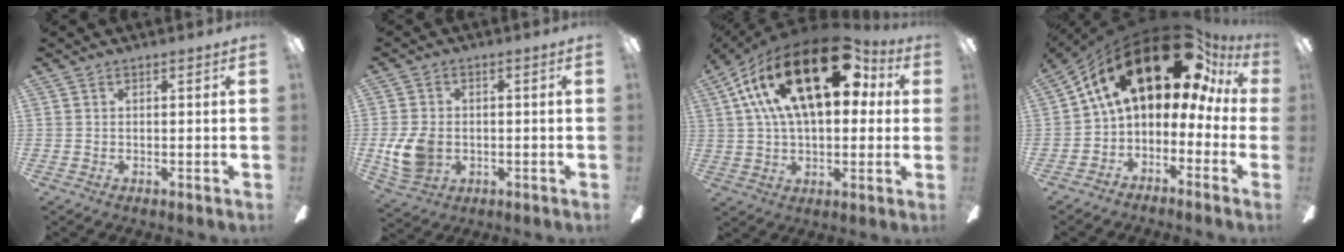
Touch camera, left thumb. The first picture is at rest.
{"total": 8.5, "force": [-1.2, 6.5, 5.4], "torque": [-0.123, 0.009, -0.020]}
{"total": 27.9, "force": [11.3, 14.0, 21.3], "torque": [-0.381, -0.041, 0.182]}
{"total": 22.1, "force": [12.0, 10.1, 15.6], "torque": [-0.272, -0.075, 0.211]}